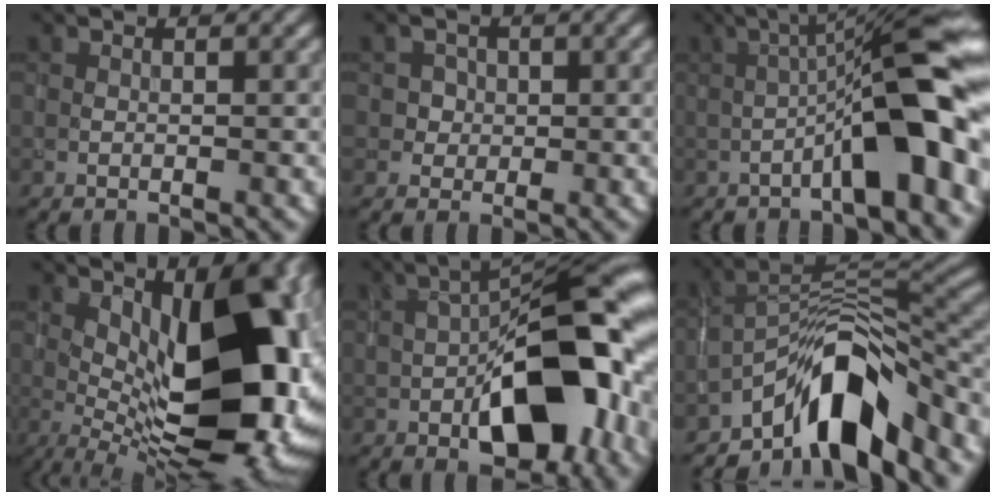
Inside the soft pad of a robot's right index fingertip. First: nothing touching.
{"total": 1.6, "force": [0.0, 1.5, 0.4], "torque": [0.010, -0.002, 0.005]}
{"total": 9.4, "force": [-2.5, 1.5, 9.0], "torque": [-0.128, 0.027, -0.046]}
{"total": 16.6, "force": [1.1, 7.1, 14.9], "torque": [-0.177, 0.023, 0.009]}
{"total": 12.5, "force": [-3.2, 6.0, 10.5], "torque": [-0.144, 0.004, -0.057]}
{"total": 10.5, "force": [-6.7, 3.9, 7.1], "torque": [-0.090, 0.017, -0.125]}